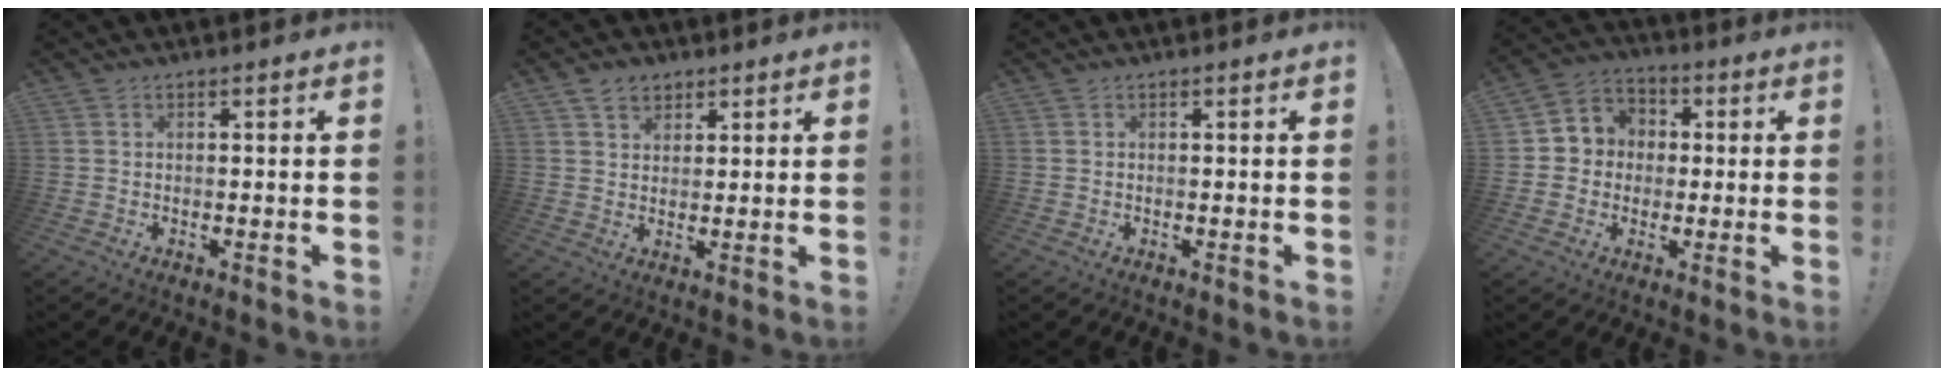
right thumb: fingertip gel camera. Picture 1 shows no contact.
{"total": 4.9, "force": [3.2, 3.4, 1.4], "torque": [-0.018, -0.009, 0.058]}
{"total": 0.0}
{"total": 7.4, "force": [-0.9, 7.1, 1.9], "torque": [-0.017, 0.012, -0.010]}